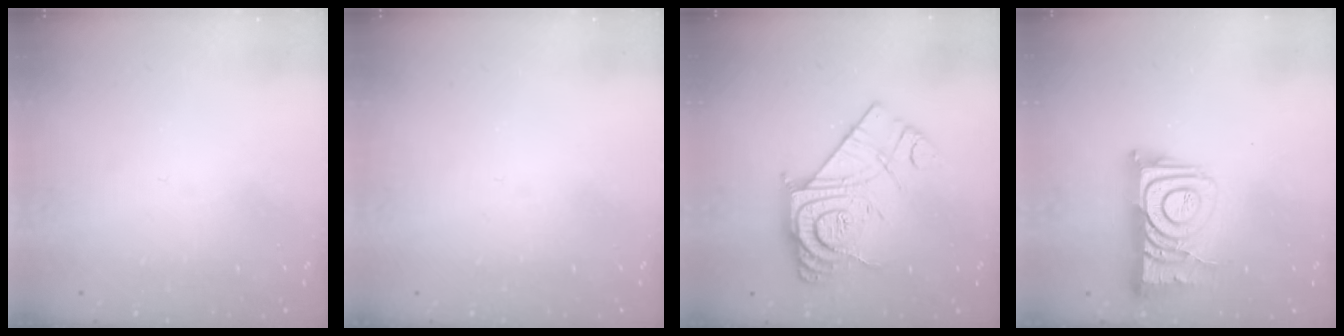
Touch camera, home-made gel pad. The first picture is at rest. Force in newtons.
{"total": 0.0}
{"total": 17.2, "press": 17.1, "slide": 1.3}
{"total": 10.9, "press": 10.9, "slide": 1.1}